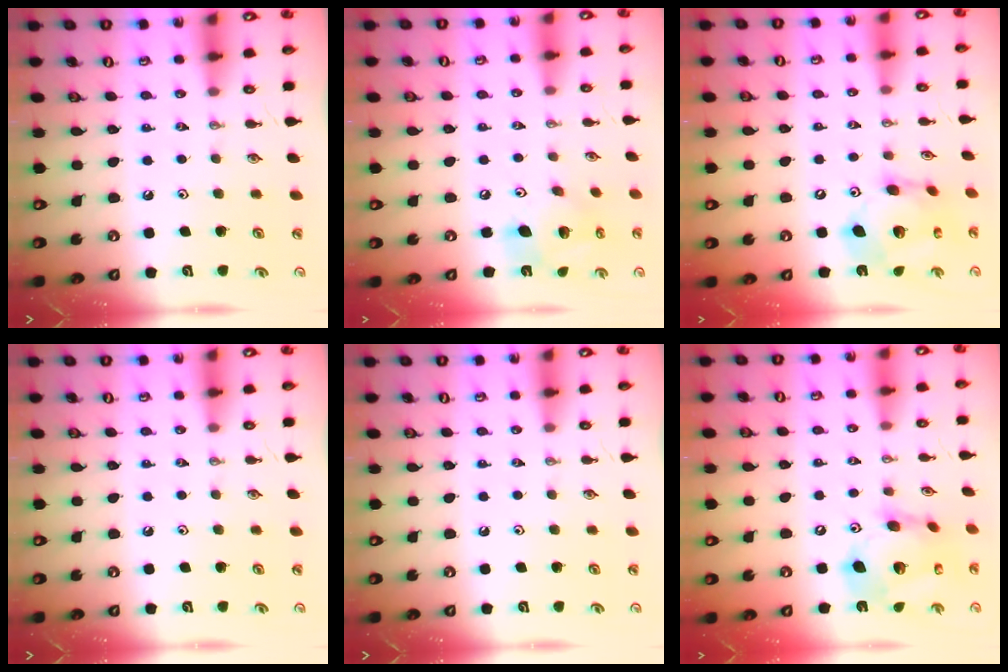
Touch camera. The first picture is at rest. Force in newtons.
{"total": 13.4, "press": 13.1, "slide": 2.7}
{"total": 15.3, "press": 15.2, "slide": 1.5}
{"total": 0.0}
{"total": 0.0}
{"total": 17.1, "press": 17.0, "slide": 1.8}